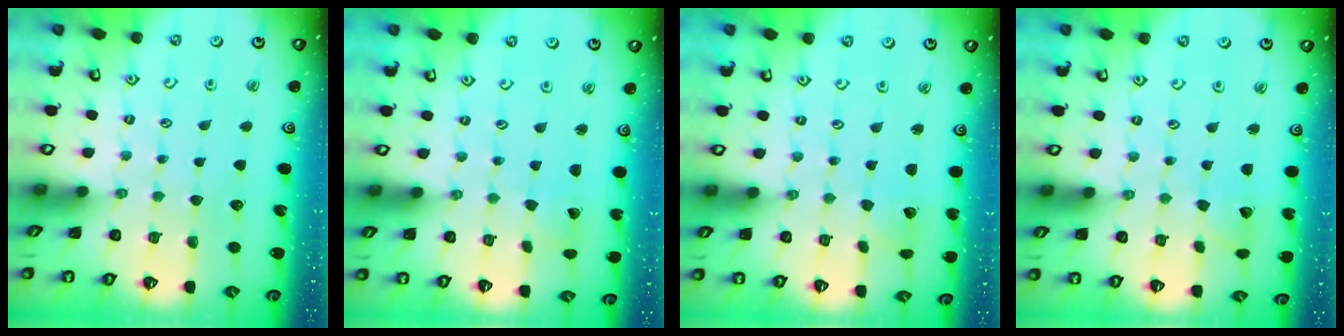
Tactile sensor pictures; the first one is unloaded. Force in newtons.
{"total": 1.7, "press": 1.7, "slide": 0.1}
{"total": 2.0, "press": 2.0, "slide": 0.3}
{"total": 2.2, "press": 2.2, "slide": 0.3}